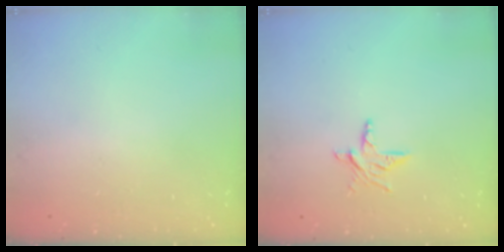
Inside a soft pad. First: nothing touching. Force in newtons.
{"total": 5.2, "press": 5.2, "slide": 0.3}